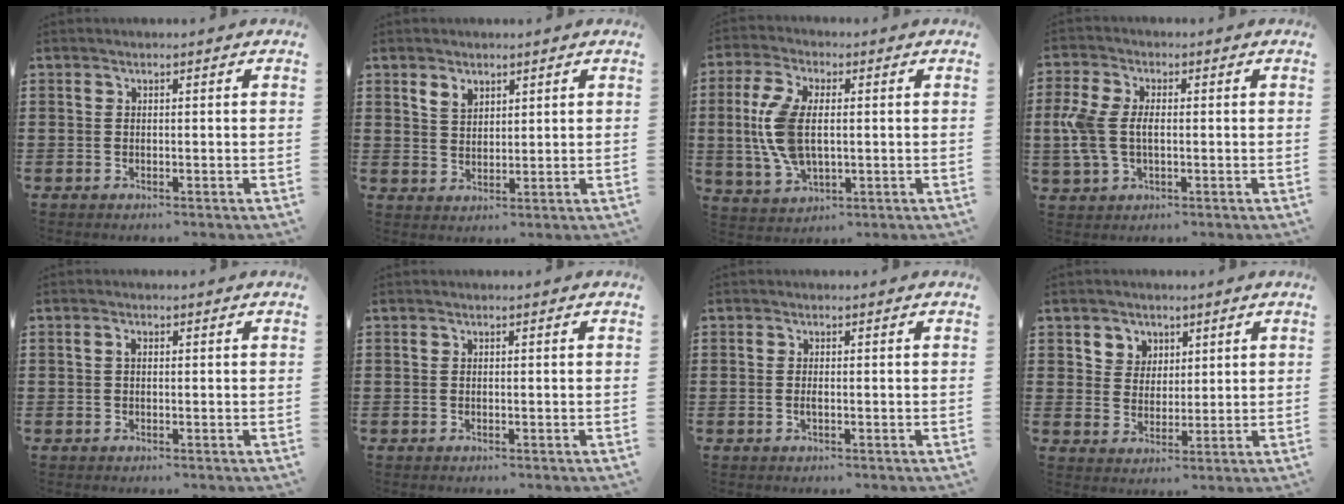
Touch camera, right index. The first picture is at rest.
{"total": 2.8, "force": [2.0, 1.7, 1.1], "torque": [-0.027, 0.004, 0.037]}
{"total": 9.5, "force": [0.2, 4.9, 8.2], "torque": [-0.201, -0.001, -0.006]}
{"total": 6.2, "force": [-0.2, 3.7, 4.9], "torque": [-0.140, -0.004, -0.016]}
{"total": 1.1, "force": [0.2, 0.6, 0.9], "torque": [-0.019, 0.005, 0.001]}
{"total": 0.0}
{"total": 0.8, "force": [-0.2, 0.1, 0.7], "torque": [-0.014, -0.004, -0.003]}
{"total": 3.9, "force": [2.1, 3.4, -0.1], "torque": [-0.019, 0.012, 0.037]}